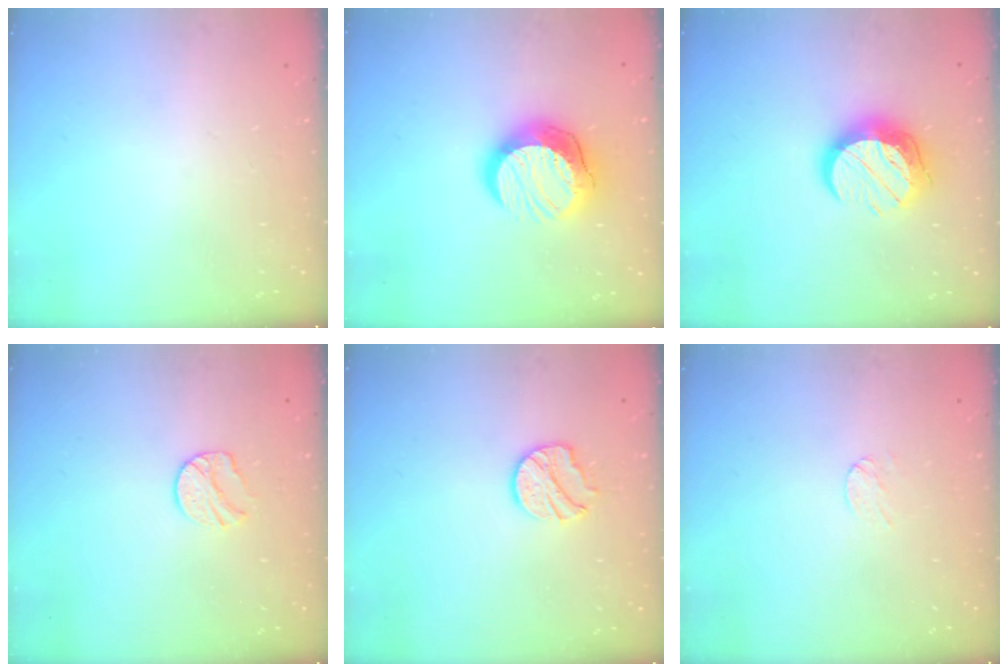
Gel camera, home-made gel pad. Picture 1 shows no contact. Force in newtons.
{"total": 15.1, "press": 15.1, "slide": 1.1}
{"total": 13.0, "press": 12.9, "slide": 1.2}
{"total": 7.8, "press": 7.8, "slide": 0.5}
{"total": 10.2, "press": 10.1, "slide": 0.7}
{"total": 3.0, "press": 3.0, "slide": 0.2}